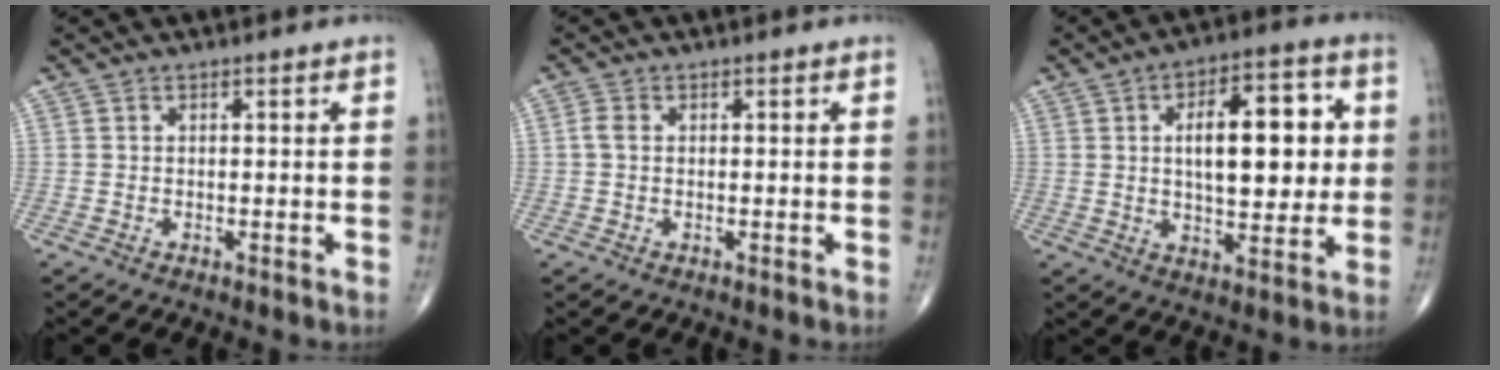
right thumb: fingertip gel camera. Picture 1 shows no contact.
{"total": 1.7, "force": [0.1, 1.1, 1.2], "torque": [-0.027, 0.003, -0.001]}
{"total": 16.4, "force": [2.5, 7.6, 14.3], "torque": [-0.175, 0.005, 0.035]}